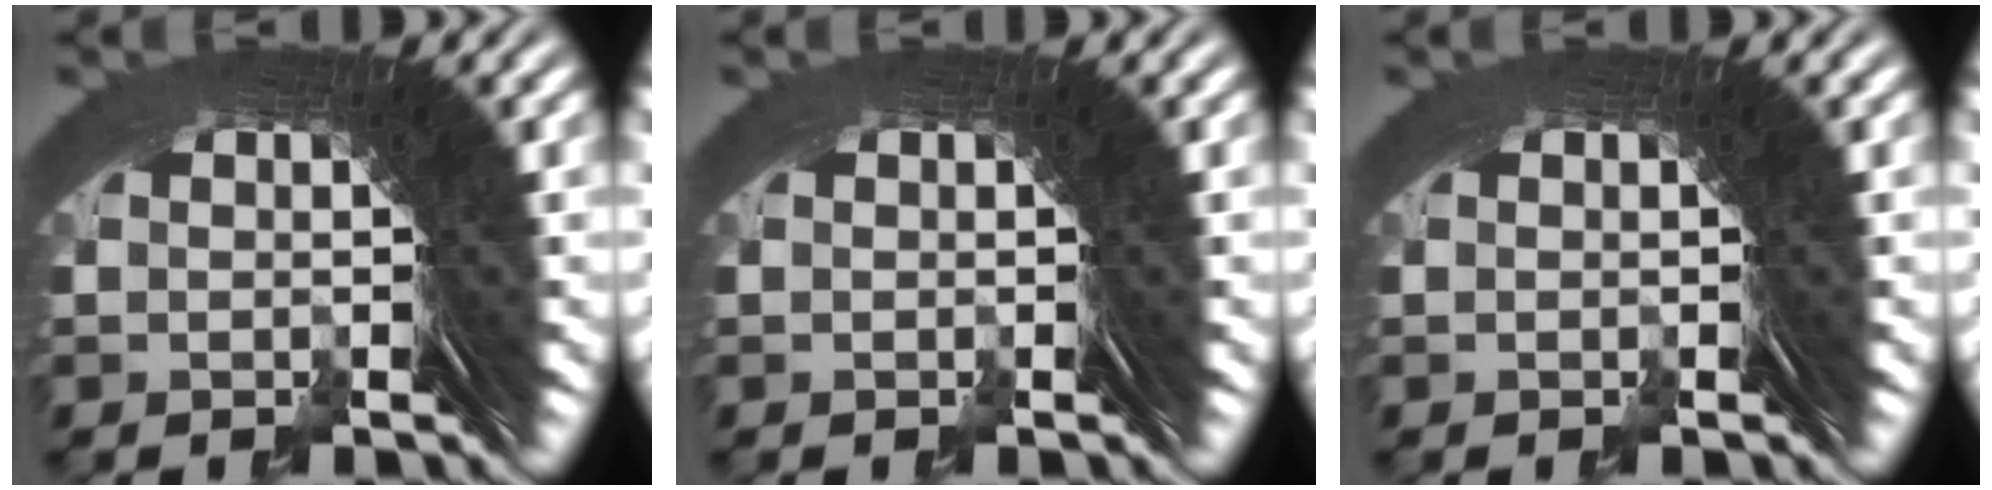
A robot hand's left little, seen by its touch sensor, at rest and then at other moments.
{"total": 0.0}
{"total": 0.0}